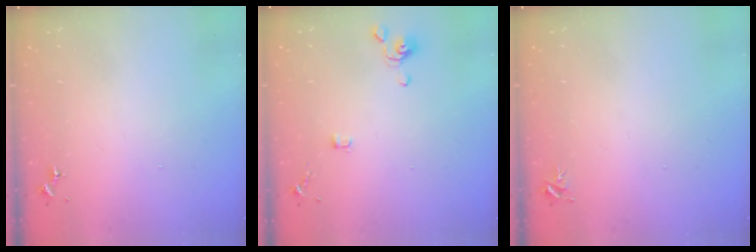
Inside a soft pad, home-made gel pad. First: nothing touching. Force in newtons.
{"total": 3.8, "press": 3.7, "slide": 0.9}
{"total": 3.8, "press": 3.8, "slide": 0.5}